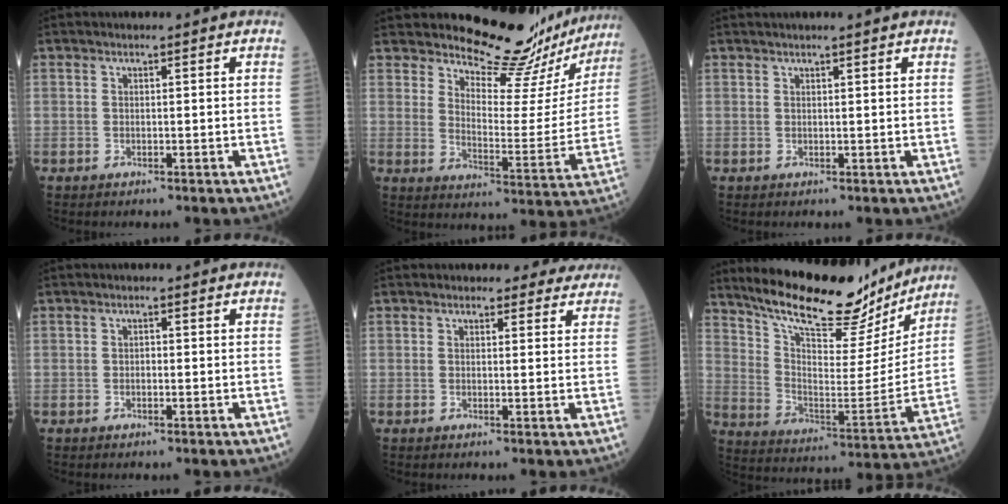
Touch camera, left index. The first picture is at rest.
{"total": 17.9, "force": [17.1, 2.9, 4.7], "torque": [-0.051, -0.096, 0.203]}
{"total": 2.9, "force": [2.5, 0.0, 1.4], "torque": [-0.009, 0.021, 0.036]}
{"total": 0.5, "force": [-0.2, 0.3, 0.4], "torque": [0.000, 0.001, -0.005]}
{"total": 4.1, "force": [3.7, 1.8, 0.1], "torque": [0.021, -0.003, 0.027]}
{"total": 22.6, "force": [19.4, 5.6, 10.2], "torque": [-0.160, -0.013, 0.292]}